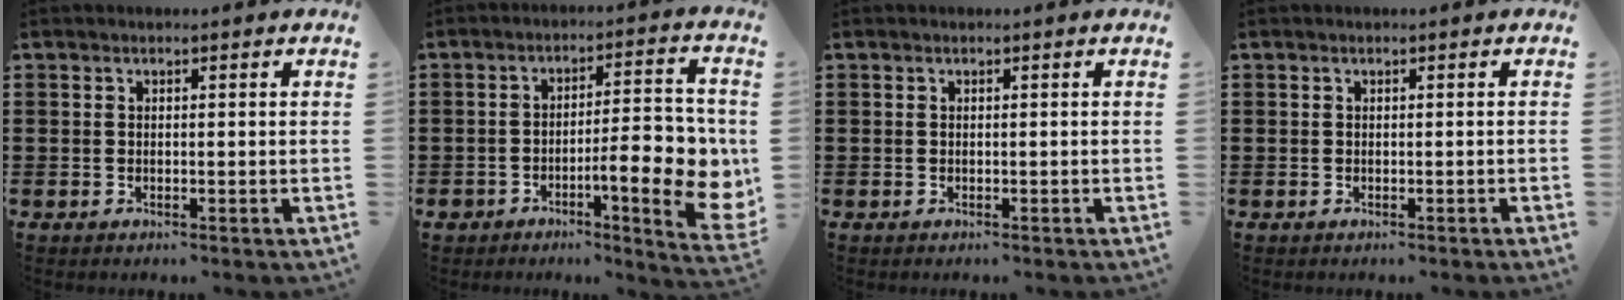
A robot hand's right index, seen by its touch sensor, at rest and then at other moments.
{"total": 11.1, "force": [-2.9, 3.9, 9.9], "torque": [-0.129, -0.007, -0.049]}
{"total": 0.0}
{"total": 0.0}